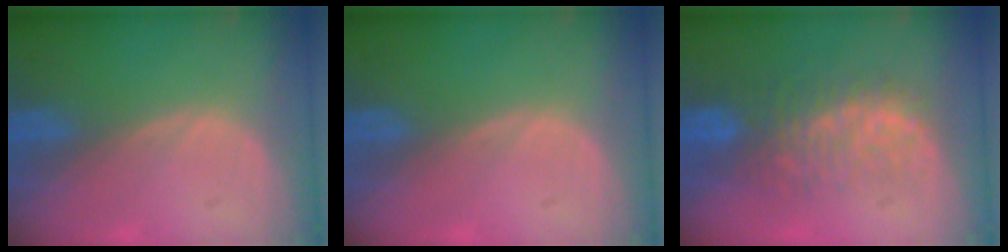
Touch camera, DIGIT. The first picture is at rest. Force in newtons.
{"total": 0.0}
{"total": 8.3, "press": 7.9, "slide": 2.5}